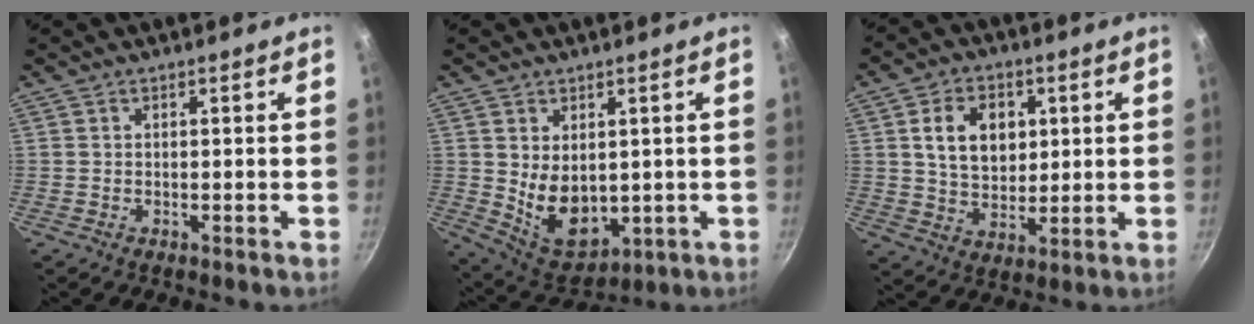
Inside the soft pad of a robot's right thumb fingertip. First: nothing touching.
{"total": 10.1, "force": [0.9, 6.8, 7.4], "torque": [-0.098, -0.028, 0.044]}
{"total": 10.9, "force": [2.7, 7.9, 7.0], "torque": [-0.092, -0.005, 0.046]}